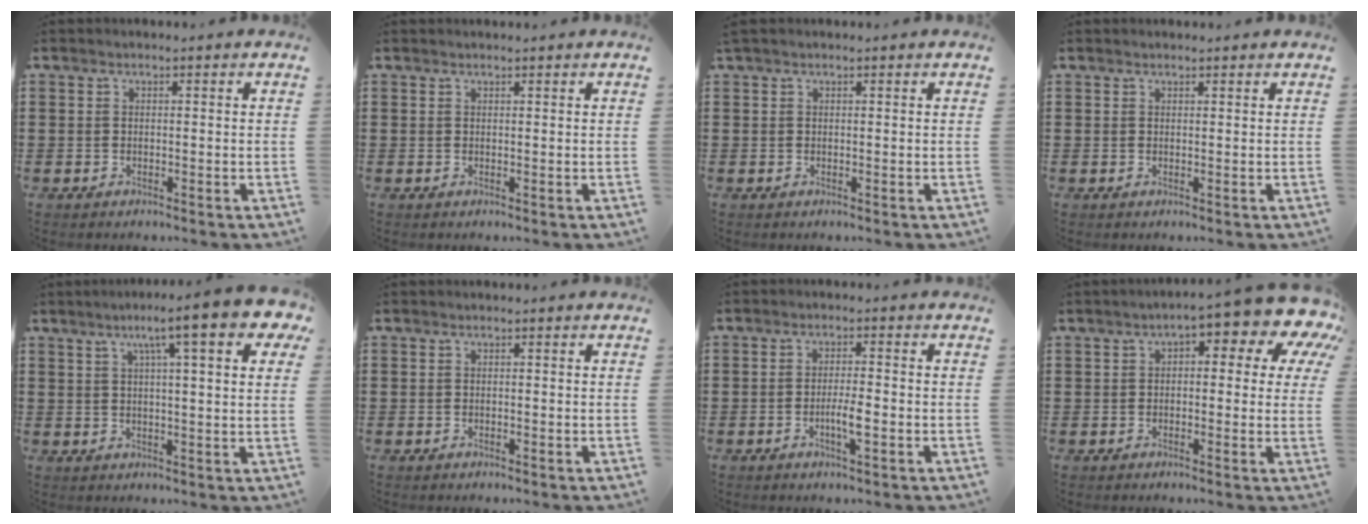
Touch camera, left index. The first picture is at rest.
{"total": 0.5, "force": [0.5, 0.0, 0.2], "torque": [-0.004, 0.000, 0.011]}
{"total": 0.5, "force": [0.4, 0.0, 0.4], "torque": [-0.008, 0.001, 0.008]}
{"total": 0.7, "force": [0.6, 0.1, 0.2], "torque": [-0.005, 0.000, 0.013]}
{"total": 10.1, "force": [5.5, 1.2, 8.4], "torque": [-0.143, -0.009, 0.085]}
{"total": 0.0}
{"total": 3.5, "force": [-1.1, 0.7, 3.3], "torque": [-0.065, -0.001, -0.022]}
{"total": 7.2, "force": [4.0, 2.0, 5.6], "torque": [-0.088, -0.035, 0.057]}